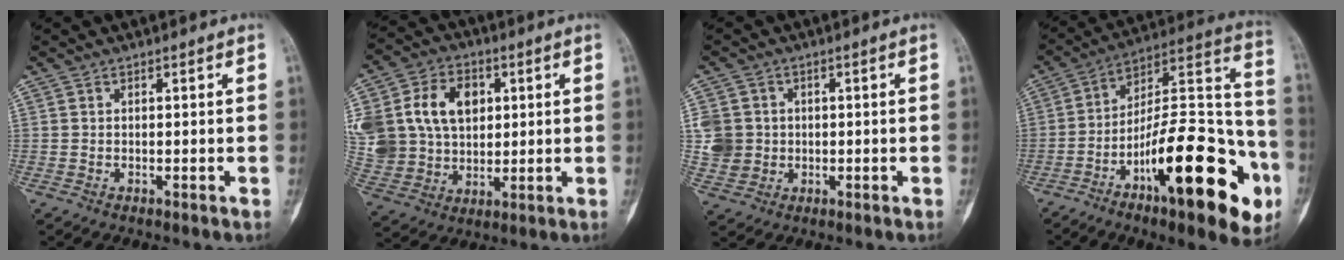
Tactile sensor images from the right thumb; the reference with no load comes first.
{"total": 24.2, "force": [5.7, 18.6, 14.5], "torque": [-0.316, 0.038, 0.124]}
{"total": 6.8, "force": [0.5, 6.4, 2.2], "torque": [-0.029, 0.004, 0.017]}
{"total": 30.4, "force": [-12.4, 9.9, 26.0], "torque": [-0.350, 0.067, -0.186]}